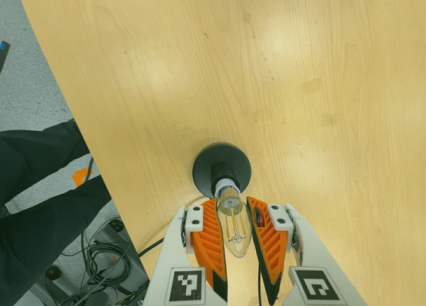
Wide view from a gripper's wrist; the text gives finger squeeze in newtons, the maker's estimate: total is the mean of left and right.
{"total": 19.6, "left": 21.3, "right": 17.9}